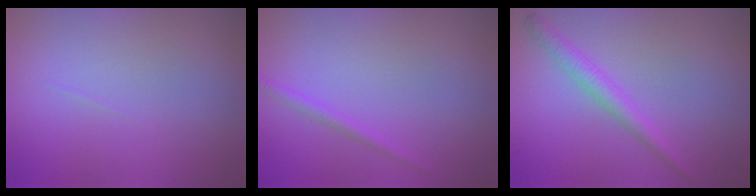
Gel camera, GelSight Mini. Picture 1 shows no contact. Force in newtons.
{"total": 0.9, "press": 0.9, "slide": 0.1}
{"total": 2.2, "press": 2.2, "slide": 0.1}